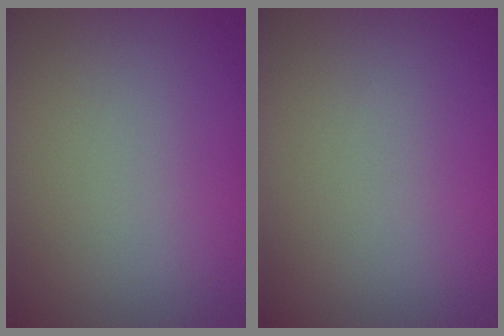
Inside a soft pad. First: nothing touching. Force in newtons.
{"total": 0.0}